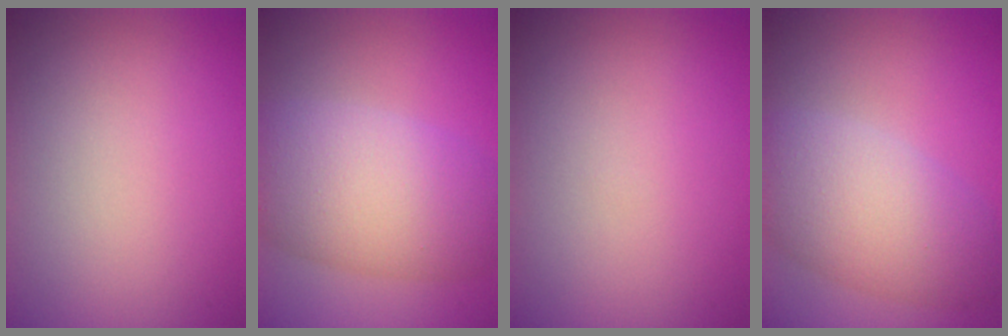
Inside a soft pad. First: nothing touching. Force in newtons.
{"total": 8.9, "press": 8.9, "slide": 0.3}
{"total": 0.0}
{"total": 7.0, "press": 7.0, "slide": 0.3}